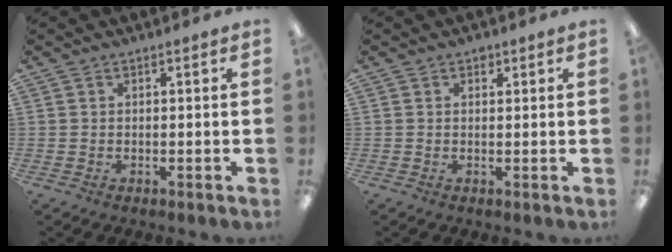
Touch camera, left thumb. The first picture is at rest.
{"total": 1.3, "force": [1.0, 0.7, 0.5], "torque": [-0.003, -0.002, 0.016]}